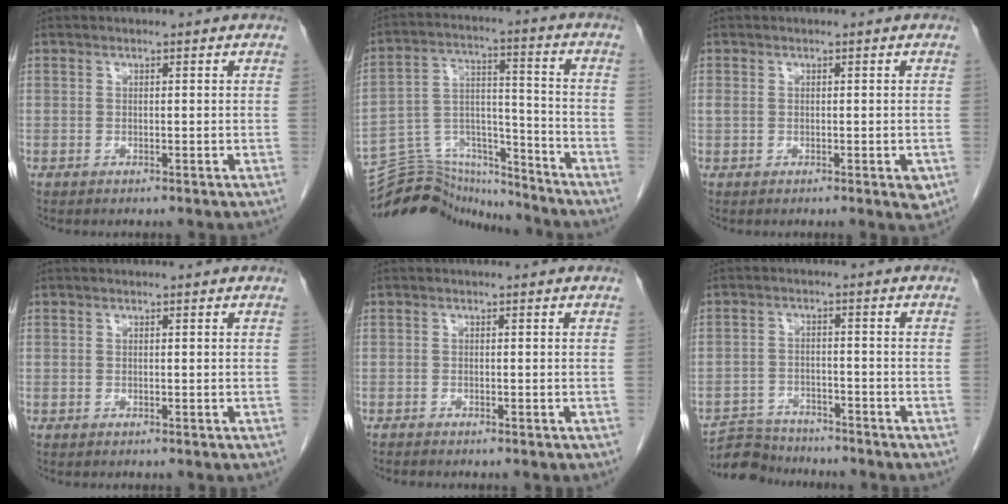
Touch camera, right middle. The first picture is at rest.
{"total": 15.5, "force": [-15.3, 2.0, 1.0], "torque": [-0.021, 0.045, -0.254]}
{"total": 2.7, "force": [-0.2, 1.5, 2.3], "torque": [-0.039, 0.008, 0.006]}
{"total": 0.0}
{"total": 0.8, "force": [-0.7, 0.0, 0.1], "torque": [-0.009, -0.002, -0.016]}
{"total": 6.3, "force": [-6.1, 1.5, -0.2], "torque": [0.003, -0.001, -0.108]}